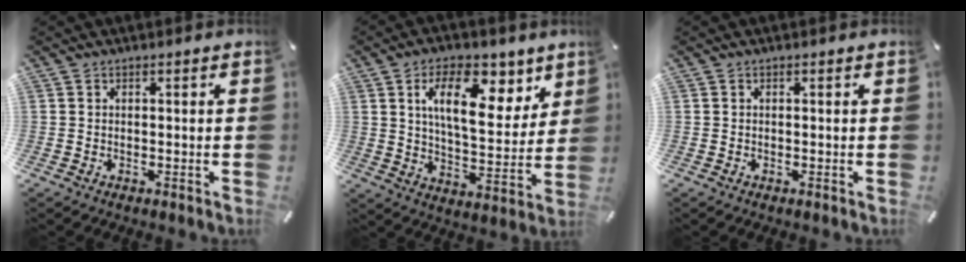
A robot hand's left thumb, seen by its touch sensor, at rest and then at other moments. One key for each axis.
{"total": 16.3, "fx": 7.9, "fy": 8.4, "fz": 11.5, "tx": -0.174, "ty": -0.027, "tz": 0.131}
{"total": 0.0}